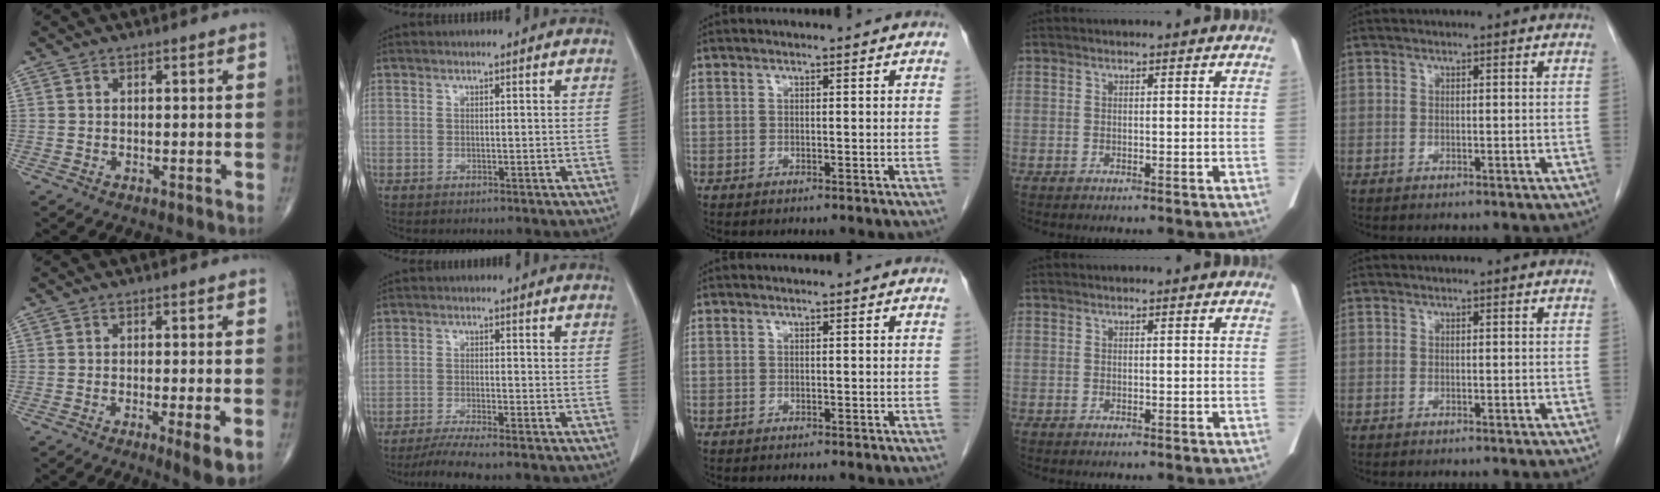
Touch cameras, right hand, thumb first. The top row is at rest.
{"thumb": {"total": 5.1, "force": [-1.7, 0.8, 4.8], "torque": [-0.073, -0.013, -0.028]}, "index": {"total": 5.8, "force": [-4.8, -0.6, 3.1], "torque": [-0.048, -0.017, -0.083]}}